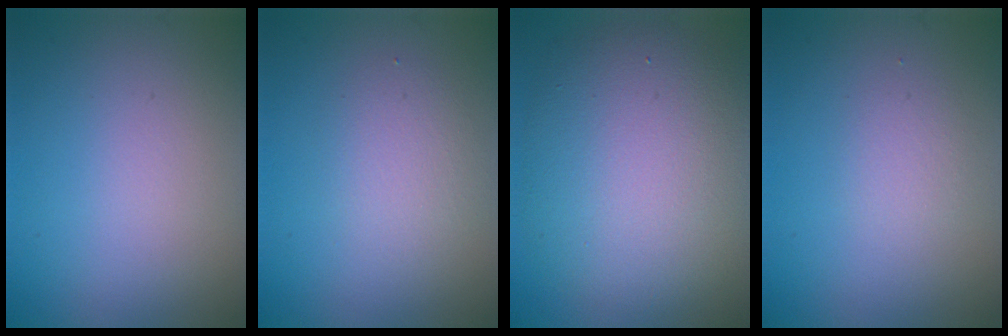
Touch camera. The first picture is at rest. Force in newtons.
{"total": 2.3, "press": 2.3, "slide": 0.1}
{"total": 10.4, "press": 10.4, "slide": 0.6}
{"total": 1.3, "press": 1.3, "slide": 0.0}